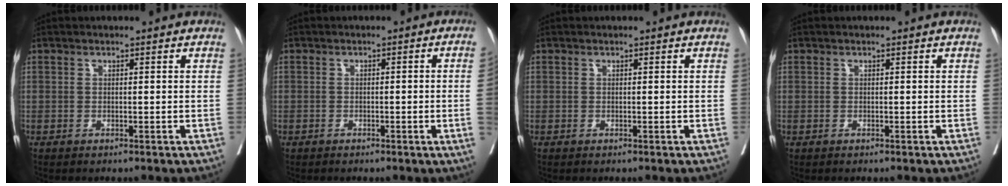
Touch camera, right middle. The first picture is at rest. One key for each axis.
{"total": 3.1, "fx": -0.5, "fy": -1.1, "fz": 2.8, "tx": -0.038, "ty": 0.002, "tz": -0.007}
{"total": 0.0}
{"total": 0.0}